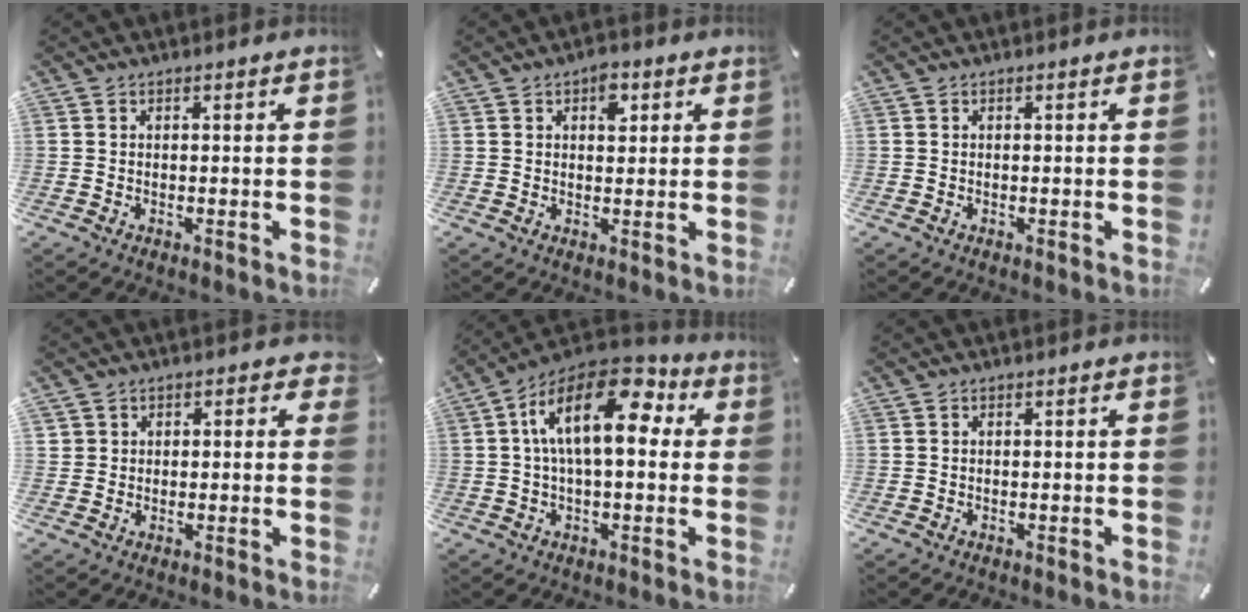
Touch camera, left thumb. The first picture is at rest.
{"total": 4.1, "force": [1.7, 2.6, 2.7], "torque": [-0.018, -0.009, 0.021]}
{"total": 0.0}
{"total": 3.3, "force": [1.2, 3.0, 0.6], "torque": [0.006, -0.003, 0.017]}
{"total": 17.4, "force": [4.5, 8.5, 14.5], "torque": [-0.250, -0.019, 0.072]}
{"total": 0.0}